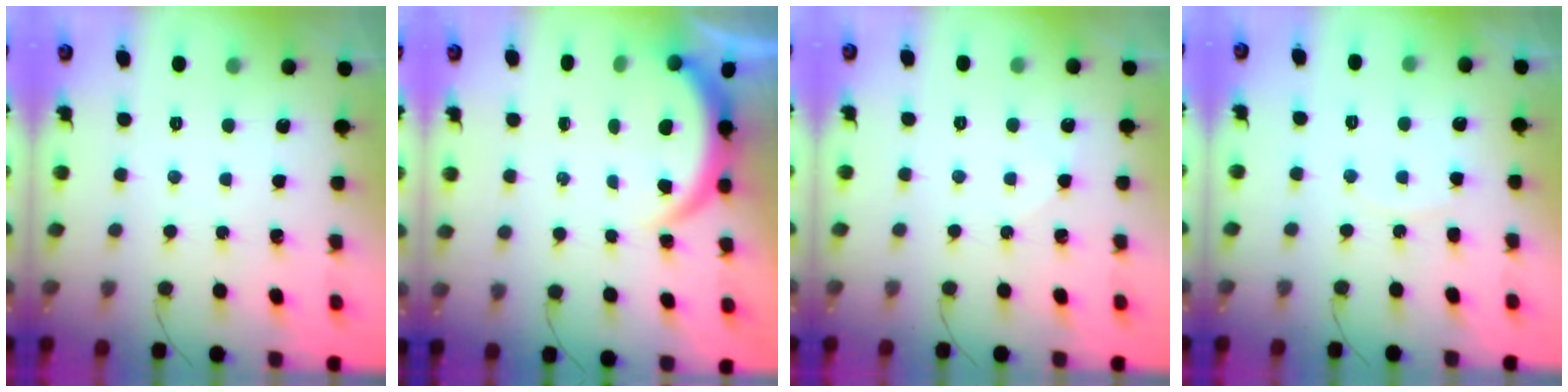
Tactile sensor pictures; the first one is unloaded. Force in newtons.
{"total": 3.8, "press": 3.8, "slide": 0.2}
{"total": 3.0, "press": 2.6, "slide": 1.5}
{"total": 6.7, "press": 6.7, "slide": 0.5}